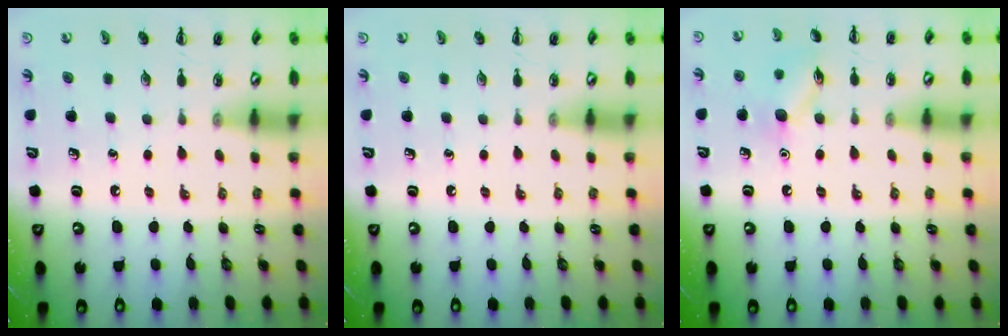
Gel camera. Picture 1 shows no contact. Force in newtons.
{"total": 0.0}
{"total": 8.9, "press": 8.9, "slide": 0.5}